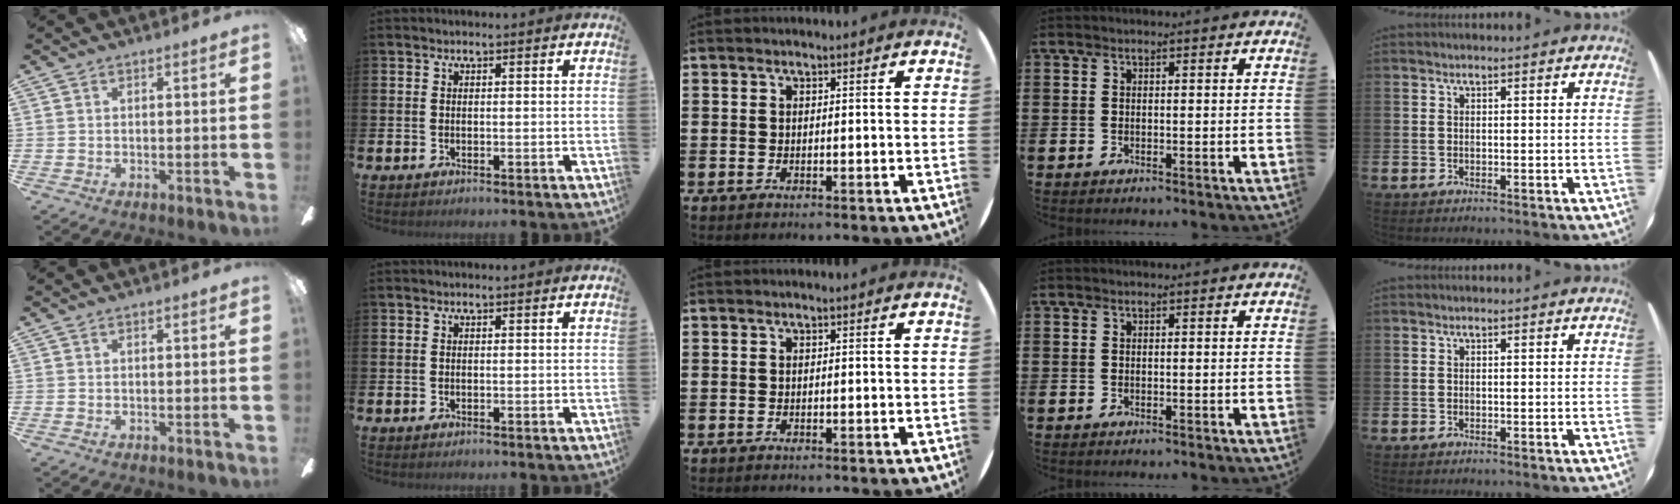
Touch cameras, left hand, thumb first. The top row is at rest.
{}